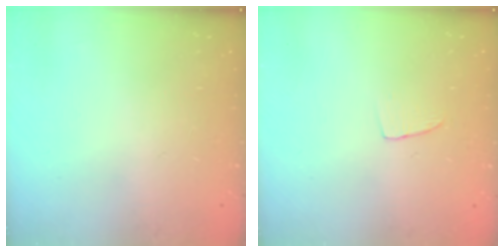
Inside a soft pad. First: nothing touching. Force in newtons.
{"total": 3.3, "press": 3.3, "slide": 0.2}